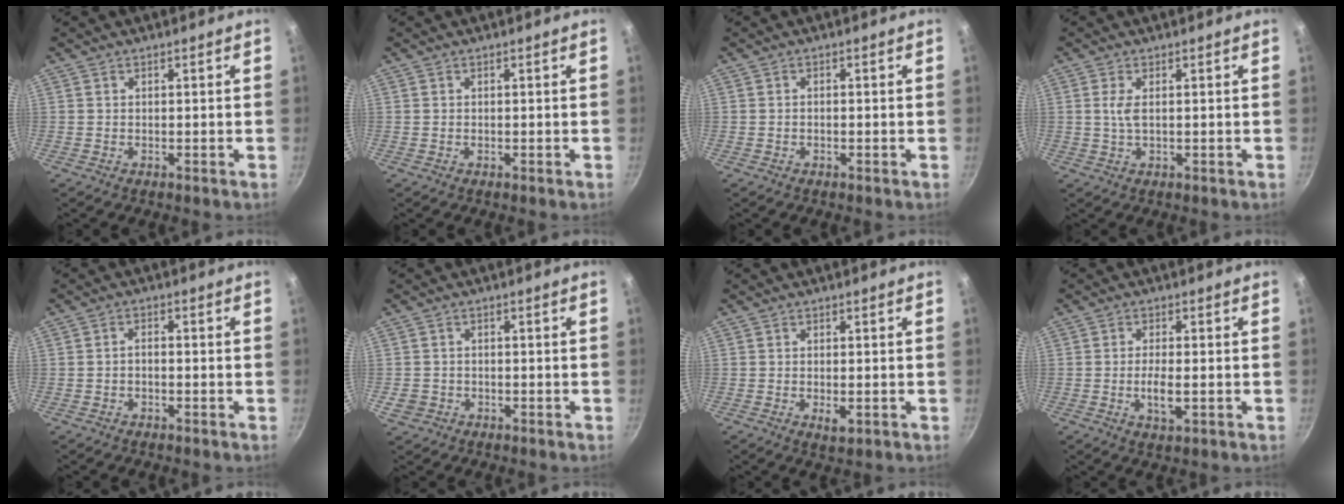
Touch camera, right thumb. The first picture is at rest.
{"total": 0.0}
{"total": 0.6, "force": [-0.3, 0.4, 0.4], "torque": [-0.011, 0.006, -0.006]}
{"total": 2.6, "force": [0.4, 1.1, 2.3], "torque": [-0.056, 0.000, 0.012]}
{"total": 1.9, "force": [-0.7, 1.1, 1.3], "torque": [-0.020, 0.014, -0.015]}
{"total": 3.2, "force": [-1.0, 2.7, 1.3], "torque": [-0.021, 0.011, -0.010]}
{"total": 2.5, "force": [-0.6, 1.1, 2.2], "torque": [-0.038, -0.006, -0.009]}
{"total": 4.4, "force": [-0.8, 1.6, 4.0], "torque": [-0.080, -0.001, -0.016]}